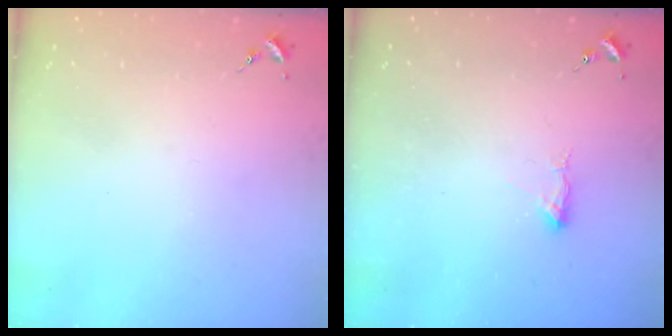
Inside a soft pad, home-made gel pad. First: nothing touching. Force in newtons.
{"total": 4.5, "press": 4.4, "slide": 0.8}